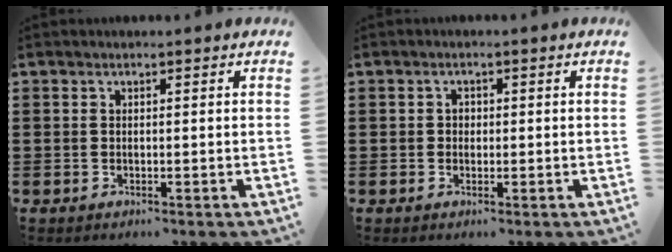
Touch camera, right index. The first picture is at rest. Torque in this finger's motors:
{"motor_torque": [-0.07, 0.16, 0.11, 0.02]}